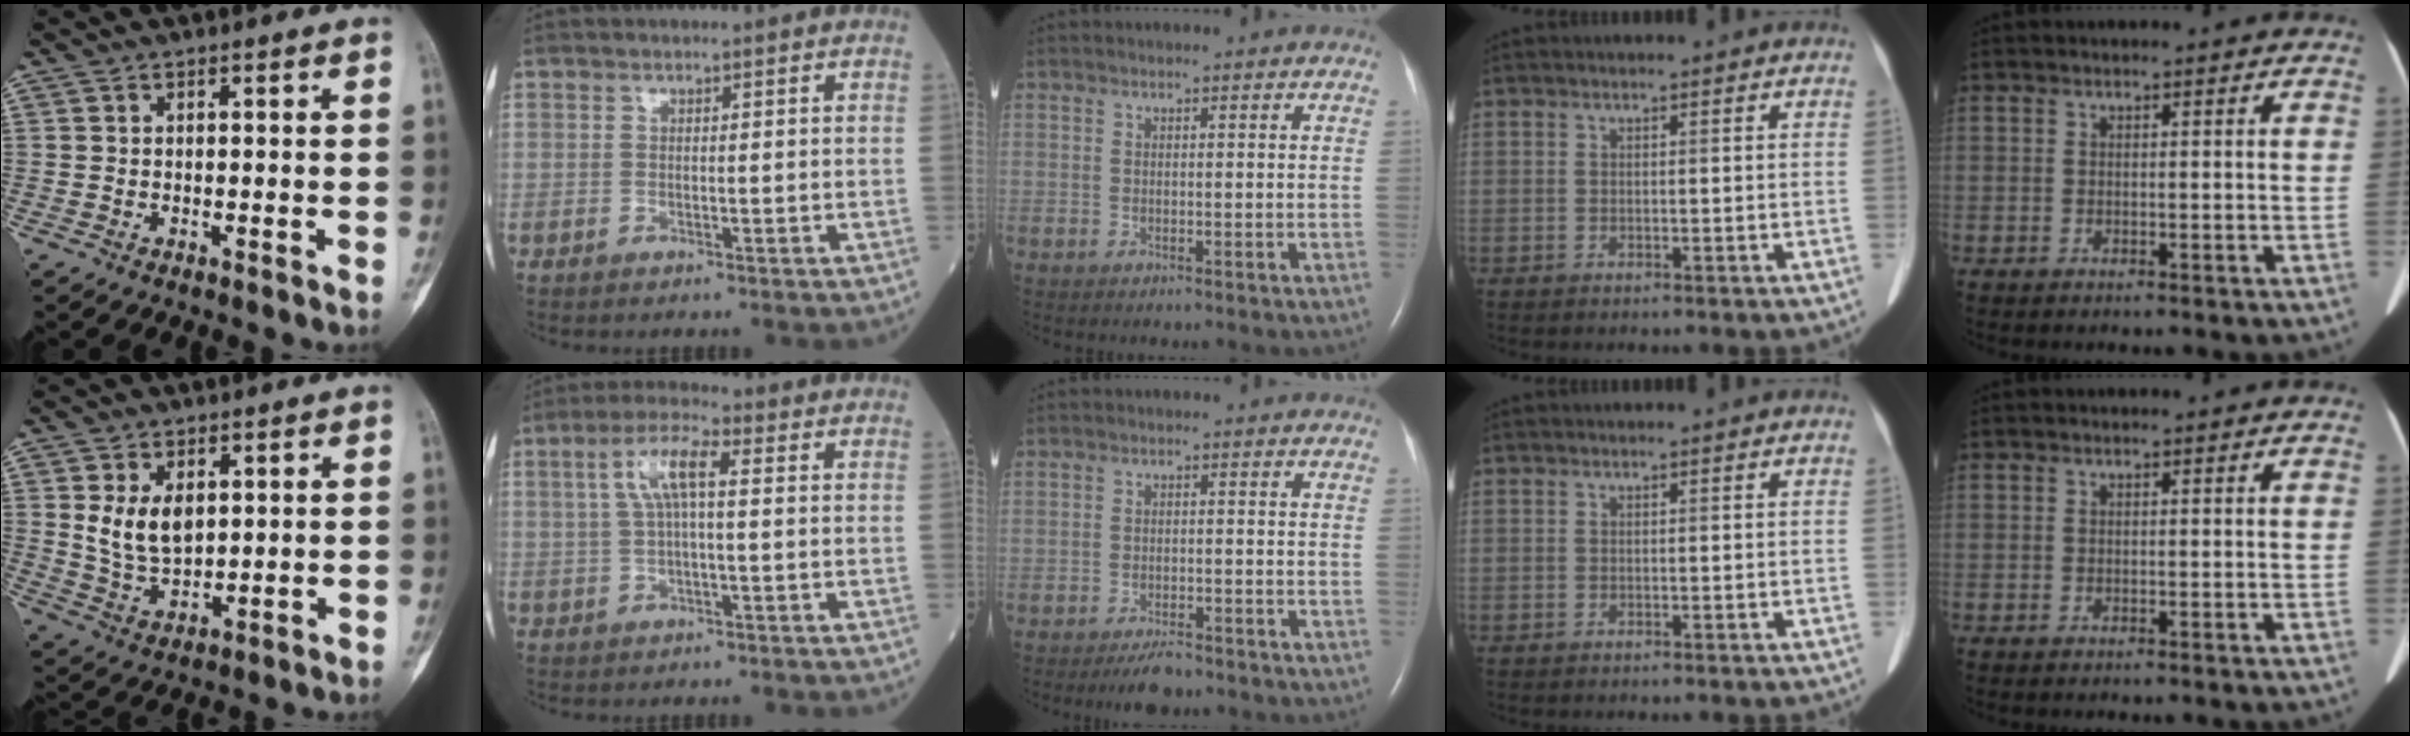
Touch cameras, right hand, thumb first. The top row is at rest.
{"thumb": {"total": 8.1, "force": [2.1, 5.2, 5.9], "torque": [-0.093, -0.014, 0.052]}, "index": {"total": 6.3, "force": [1.3, 1.3, 6.0], "torque": [-0.126, 0.022, 0.027]}, "middle": {"total": 3.6, "force": [-3.1, 1.0, 1.7], "torque": [-0.036, -0.004, -0.048]}}